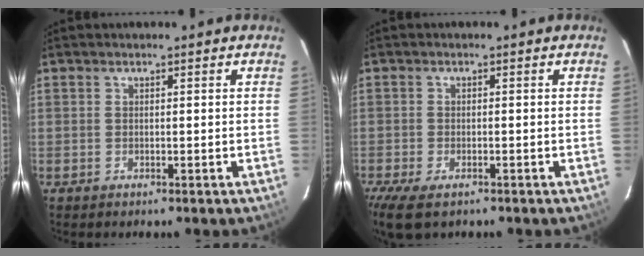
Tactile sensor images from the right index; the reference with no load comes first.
{"total": 6.7, "force": [-4.4, 2.9, 4.1], "torque": [-0.100, -0.027, -0.079]}